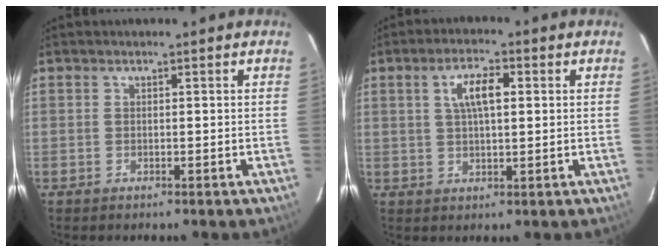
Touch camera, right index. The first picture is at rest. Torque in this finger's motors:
{"motor_torque": [0.18, 0.10, 0.20, 0.07]}